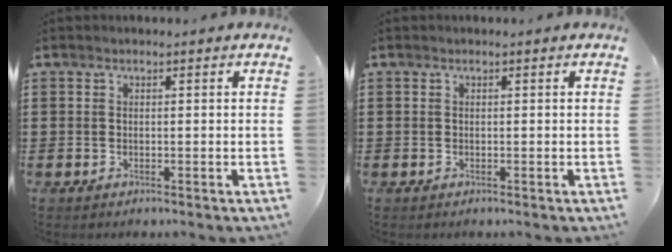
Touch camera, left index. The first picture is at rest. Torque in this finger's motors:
{"motor_torque": [0.00, 0.00, 0.00, 0.00]}